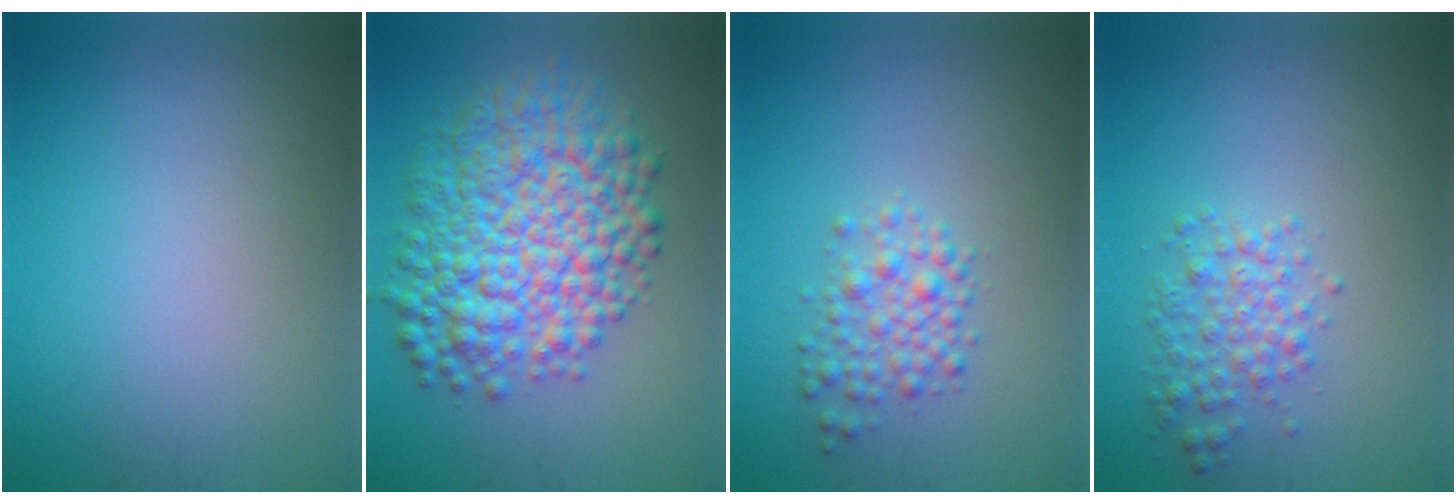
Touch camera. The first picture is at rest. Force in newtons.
{"total": 10.0, "press": 10.0, "slide": 0.1}
{"total": 2.6, "press": 2.6, "slide": 0.1}
{"total": 2.6, "press": 2.6, "slide": 0.0}